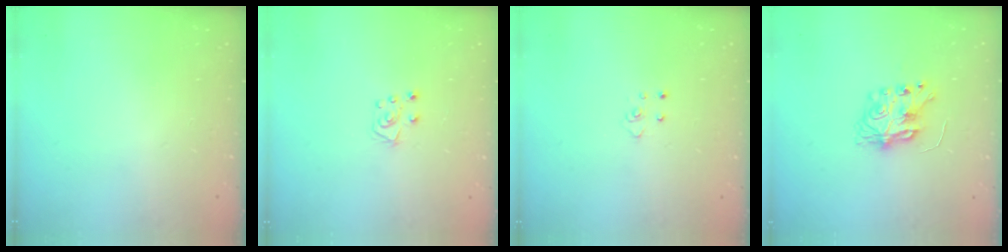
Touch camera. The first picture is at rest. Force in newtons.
{"total": 5.0, "press": 4.9, "slide": 0.4}
{"total": 3.7, "press": 3.7, "slide": 0.3}
{"total": 7.5, "press": 7.5, "slide": 0.3}